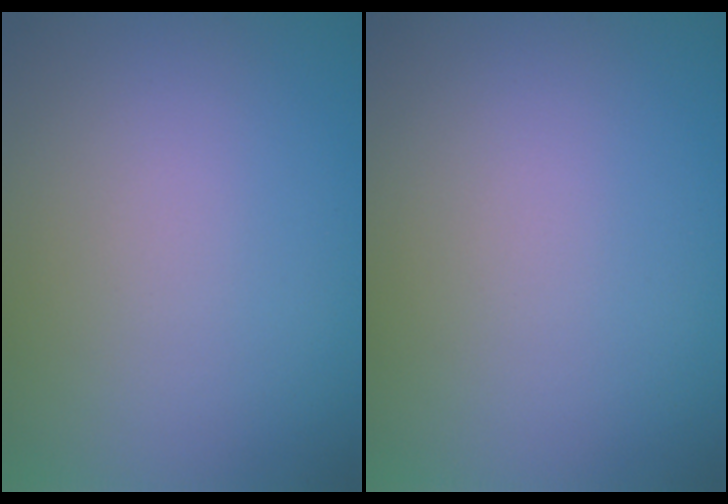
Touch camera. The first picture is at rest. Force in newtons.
{"total": 0.0}